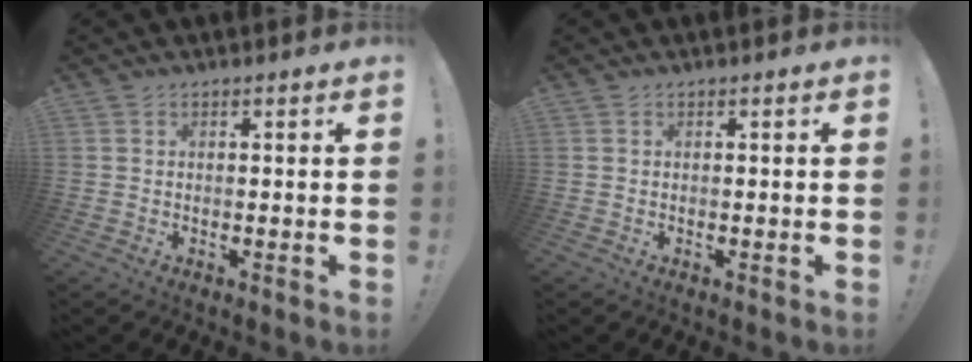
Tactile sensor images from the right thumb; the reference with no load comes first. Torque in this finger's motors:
{"motor_torque": [0.00, 0.00, 0.06, 0.06, 0.04]}